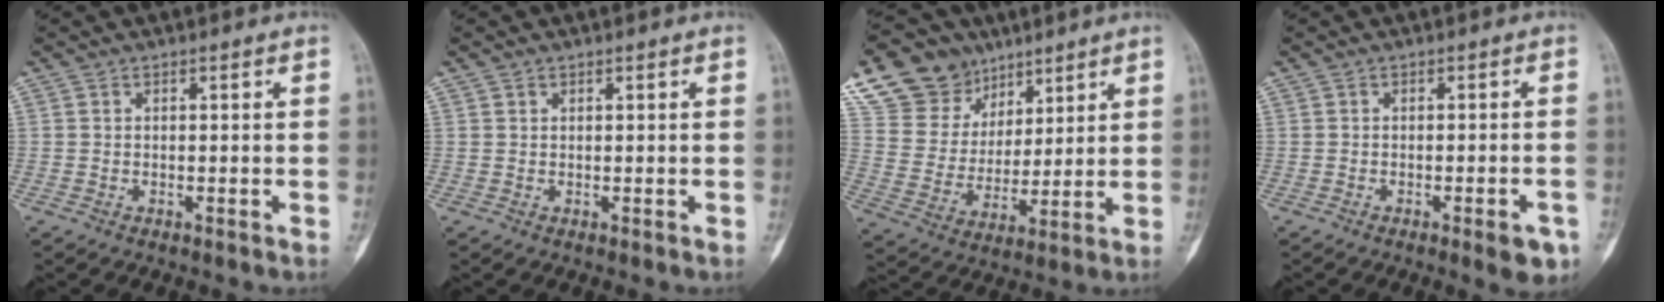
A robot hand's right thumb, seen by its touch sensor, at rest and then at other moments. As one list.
[{"total": 0.5, "force": [0.3, 0.4, 0.1], "torque": [0.002, -0.002, 0.004]}, {"total": 16.6, "force": [10.6, 11.9, 4.4], "torque": [-0.048, -0.028, 0.208]}, {"total": 4.8, "force": [-2.5, 1.3, 3.9], "torque": [-0.040, 0.007, -0.026]}]